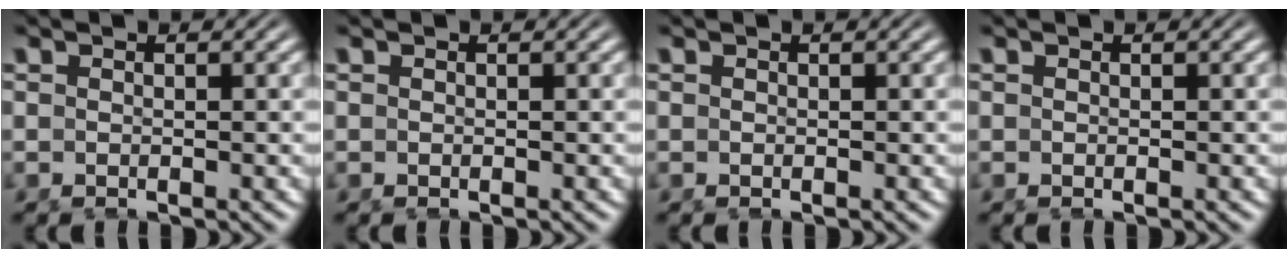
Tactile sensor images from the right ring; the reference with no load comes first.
{"total": 0.0}
{"total": 0.0}
{"total": 0.0}